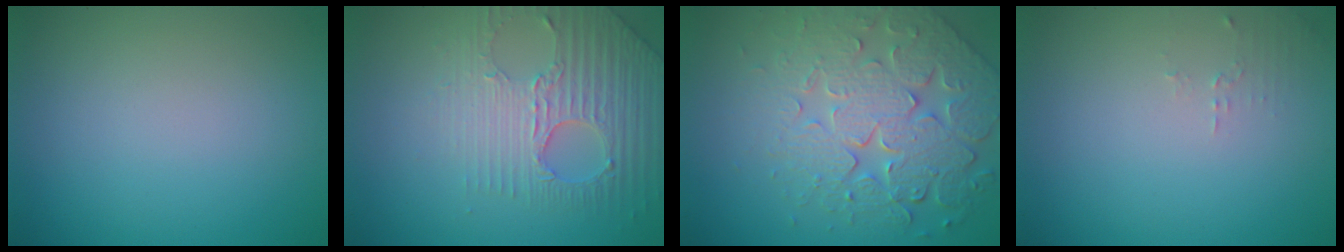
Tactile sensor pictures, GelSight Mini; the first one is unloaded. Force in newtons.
{"total": 3.8, "press": 3.7, "slide": 1.0}
{"total": 7.2, "press": 5.7, "slide": 4.4}
{"total": 0.9, "press": 0.9, "slide": 0.3}